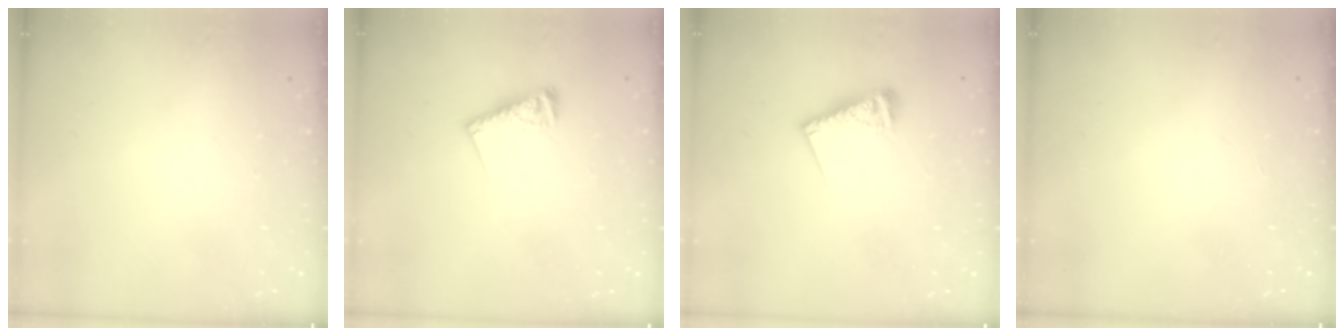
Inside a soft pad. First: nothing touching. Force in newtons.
{"total": 8.7, "press": 8.6, "slide": 0.8}
{"total": 9.0, "press": 9.0, "slide": 1.0}
{"total": 0.0}